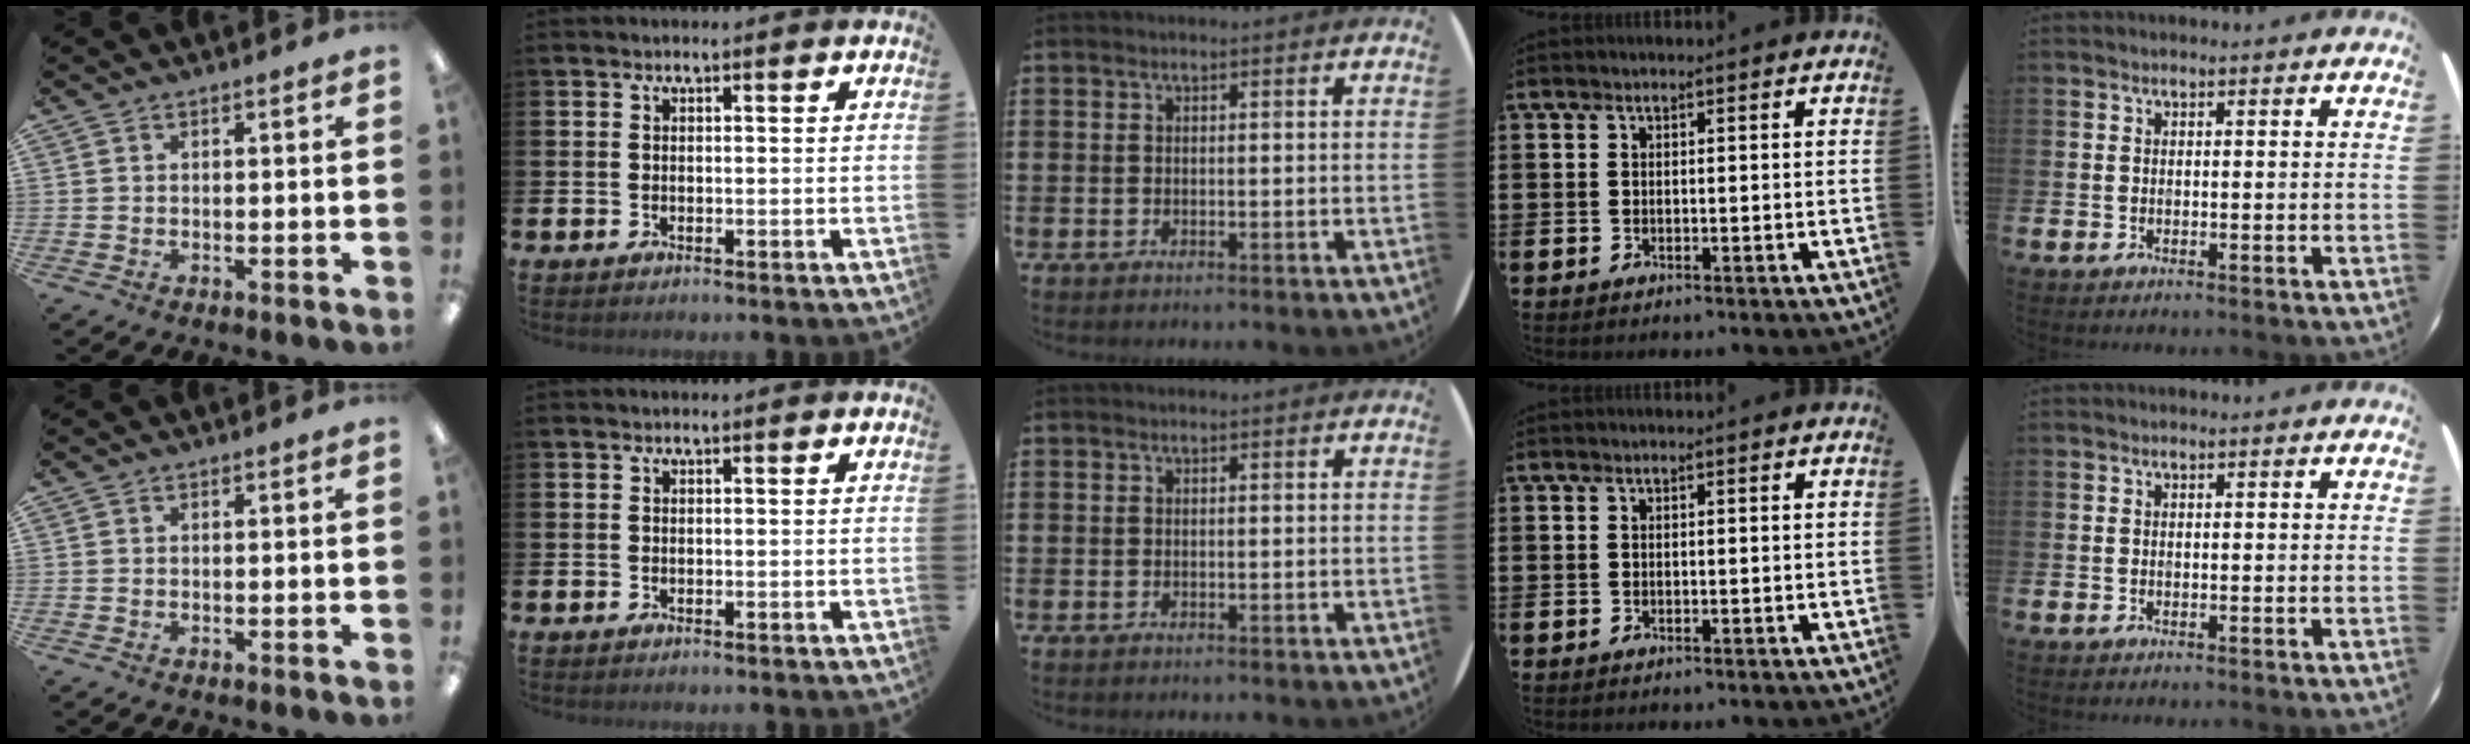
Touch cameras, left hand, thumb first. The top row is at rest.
{}